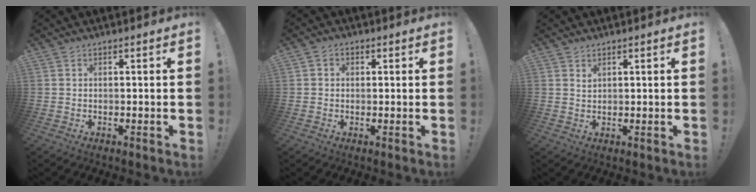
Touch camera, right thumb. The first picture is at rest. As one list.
[{"total": 2.0, "force": [-0.1, 1.7, 0.9], "torque": [-0.014, 0.007, -0.003]}, {"total": 1.4, "force": [1.2, 0.6, 0.4], "torque": [-0.005, -0.004, 0.022]}]